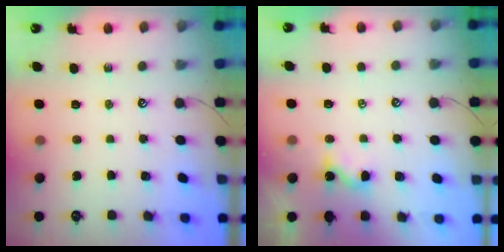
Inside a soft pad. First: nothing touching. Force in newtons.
{"total": 1.5, "press": 1.5, "slide": 0.2}